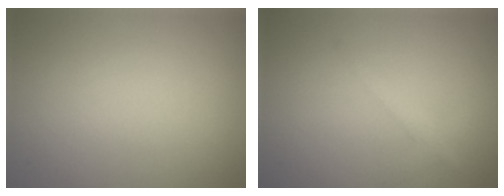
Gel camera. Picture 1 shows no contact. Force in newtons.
{"total": 1.5, "press": 1.5, "slide": 0.1}